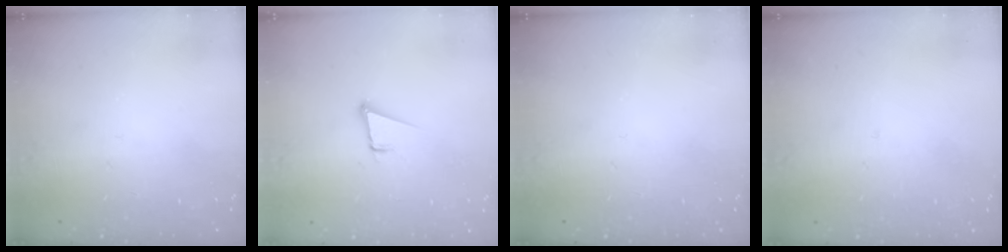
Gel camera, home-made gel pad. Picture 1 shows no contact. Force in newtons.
{"total": 4.3, "press": 3.4, "slide": 2.6}
{"total": 0.0}
{"total": 1.7, "press": 1.6, "slide": 0.1}